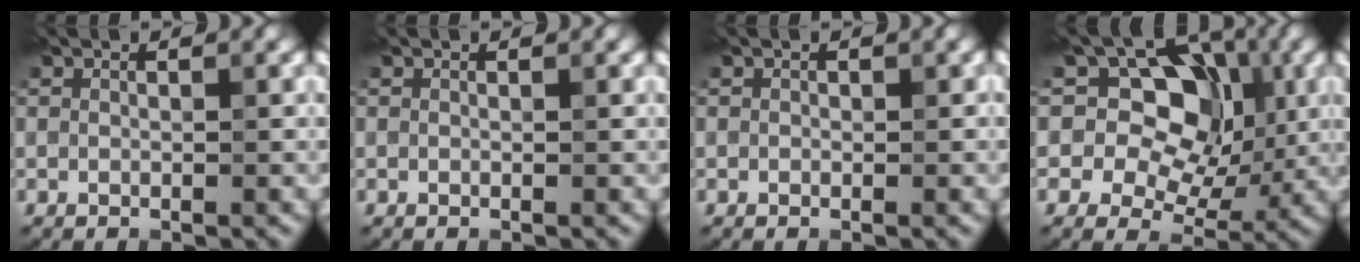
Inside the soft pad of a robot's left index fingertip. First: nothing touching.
{"total": 0.0}
{"total": 0.6, "force": [0.0, 0.5, 0.3], "torque": [0.000, 0.002, 0.000]}
{"total": 10.2, "force": [3.0, 7.7, 6.0], "torque": [-0.071, 0.035, 0.015]}